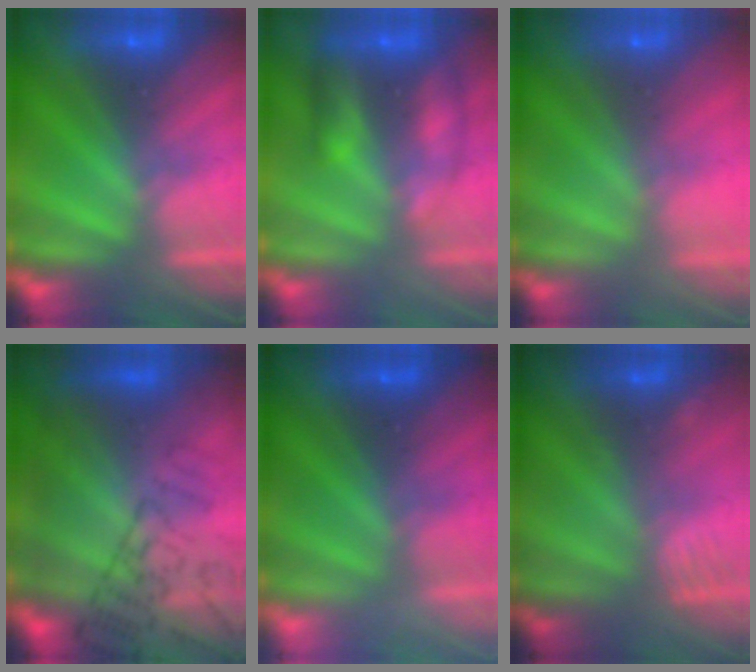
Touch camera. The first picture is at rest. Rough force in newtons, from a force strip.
{"total": 2.4}
{"total": 9.1}
{"total": 7.0}
{"total": 2.6}
{"total": 2.5}